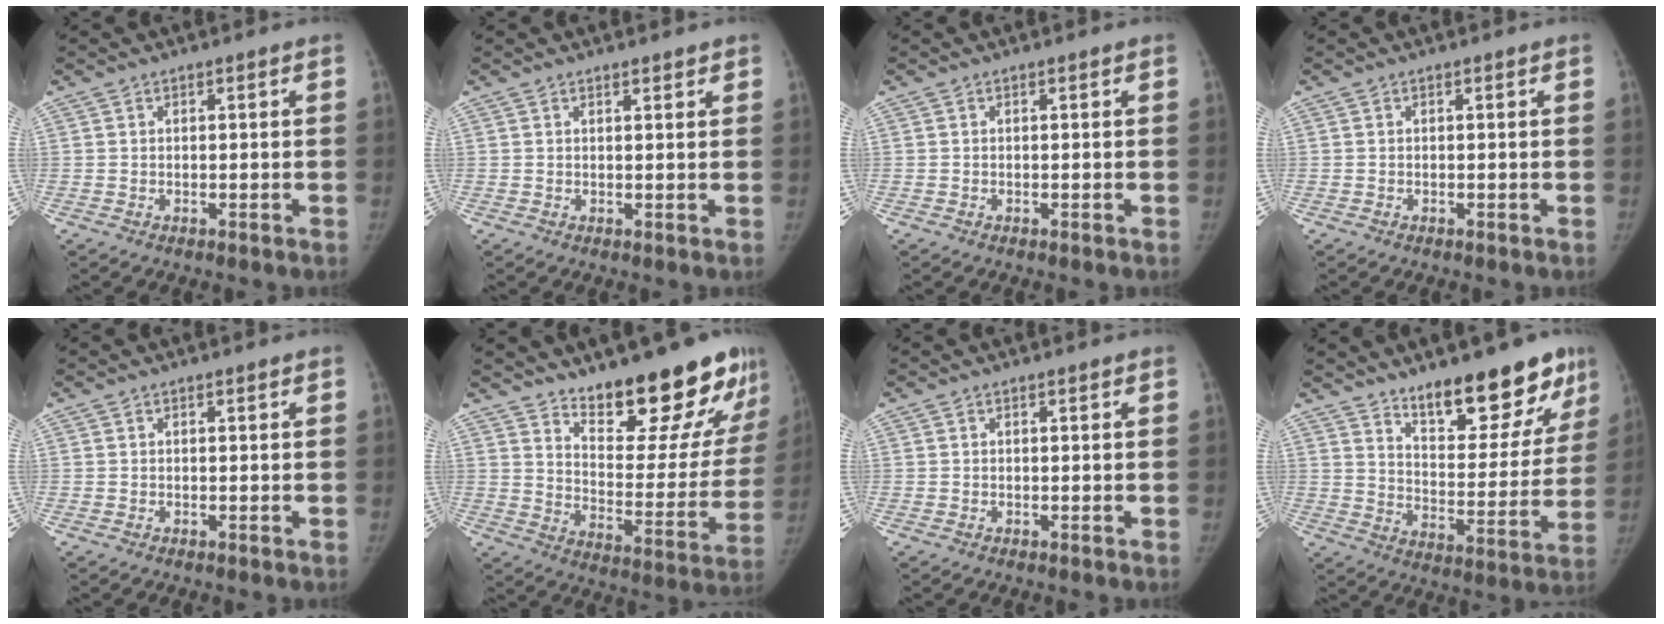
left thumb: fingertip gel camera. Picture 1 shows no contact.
{"total": 1.4, "force": [1.1, 0.5, 0.6], "torque": [-0.005, -0.007, 0.015]}
{"total": 0.0}
{"total": 0.0}
{"total": 0.0}
{"total": 21.4, "force": [16.2, 6.6, 12.3], "torque": [-0.126, -0.120, 0.237]}
{"total": 0.0}
{"total": 18.8, "force": [13.3, 6.9, 11.3], "torque": [-0.101, -0.095, 0.199]}